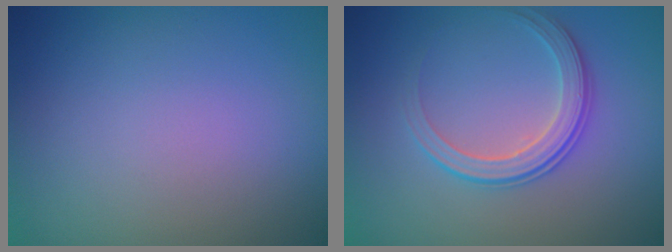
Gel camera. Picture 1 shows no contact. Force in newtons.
{"total": 3.1, "press": 2.7, "slide": 1.4}